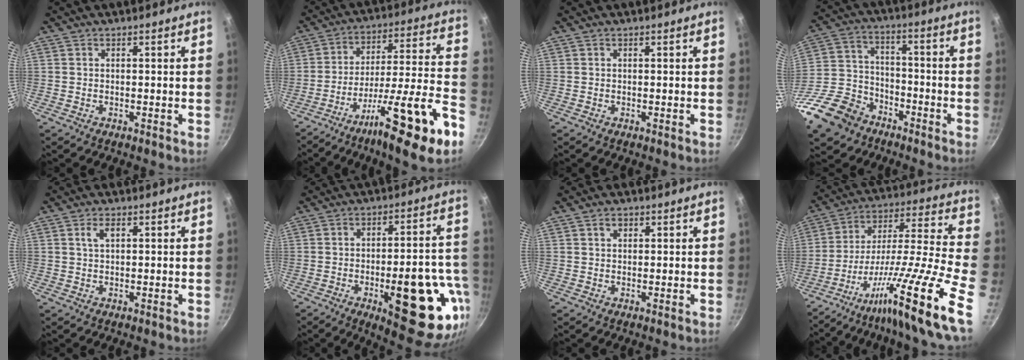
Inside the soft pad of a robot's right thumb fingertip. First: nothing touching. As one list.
[{"total": 21.4, "force": [-11.4, 2.7, 17.9], "torque": [-0.259, 0.051, -0.183]}, {"total": 0.0}, {"total": 16.1, "force": [-10.4, 10.4, 6.6], "torque": [-0.125, 0.060, -0.203]}, {"total": 2.5, "force": [0.9, 1.2, 2.0], "torque": [-0.030, 0.002, 0.019]}, {"total": 22.8, "force": [-8.0, 8.4, 19.6], "torque": [-0.197, 0.024, -0.098]}, {"total": 1.8, "force": [0.9, 1.3, 1.0], "torque": [-0.009, -0.001, 0.014]}, {"total": 25.6, "force": [-14.9, 3.1, 20.6], "torque": [-0.281, 0.067, -0.249]}]